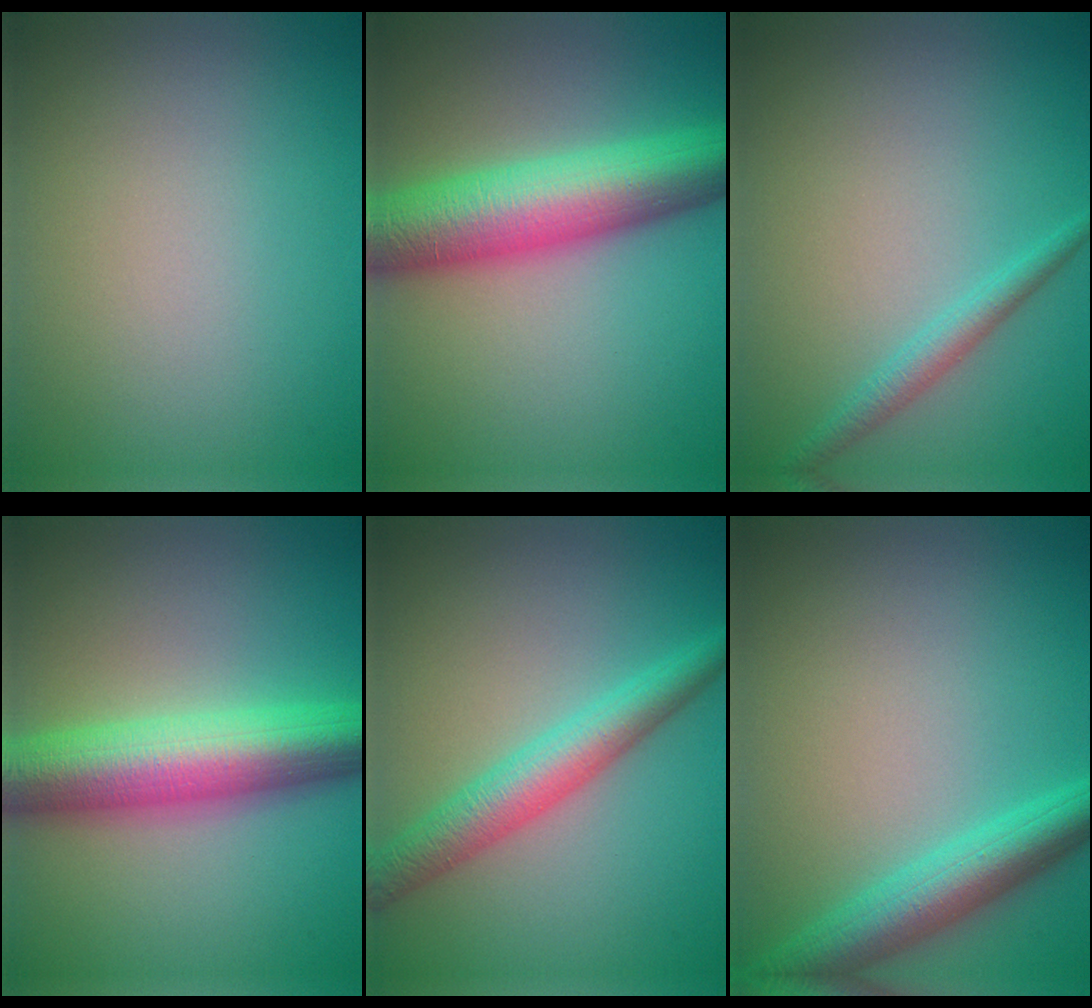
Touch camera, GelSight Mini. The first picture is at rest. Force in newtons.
{"total": 9.6, "press": 9.6, "slide": 0.2}
{"total": 1.9, "press": 1.9, "slide": 0.1}
{"total": 9.4, "press": 9.4, "slide": 0.2}
{"total": 4.5, "press": 4.5, "slide": 0.1}
{"total": 5.1, "press": 5.1, "slide": 0.2}